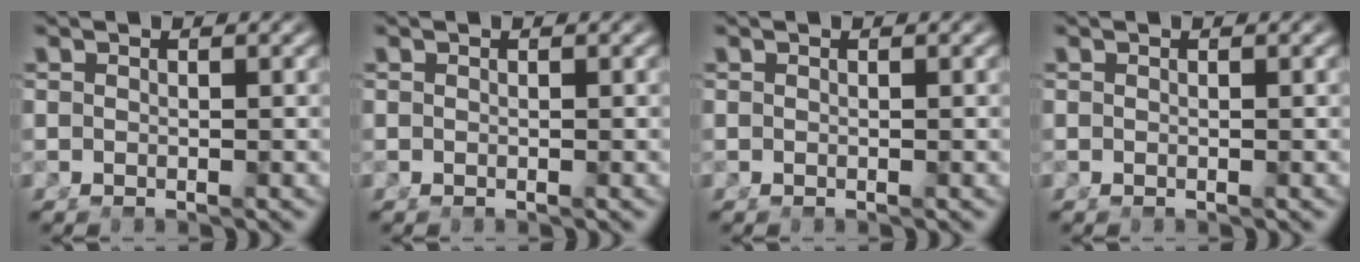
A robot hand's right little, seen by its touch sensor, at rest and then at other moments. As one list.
[{"total": 0.0}, {"total": 0.0}, {"total": 0.0}]